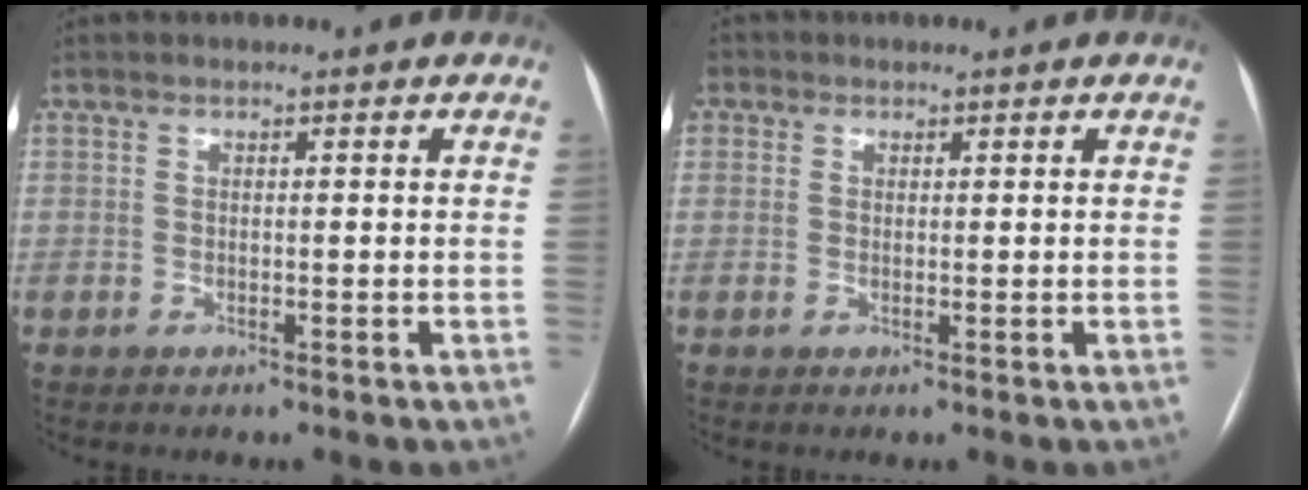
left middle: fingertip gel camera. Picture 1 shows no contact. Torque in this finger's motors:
{"motor_torque": [0.65, -0.59, 0.64, 0.11]}